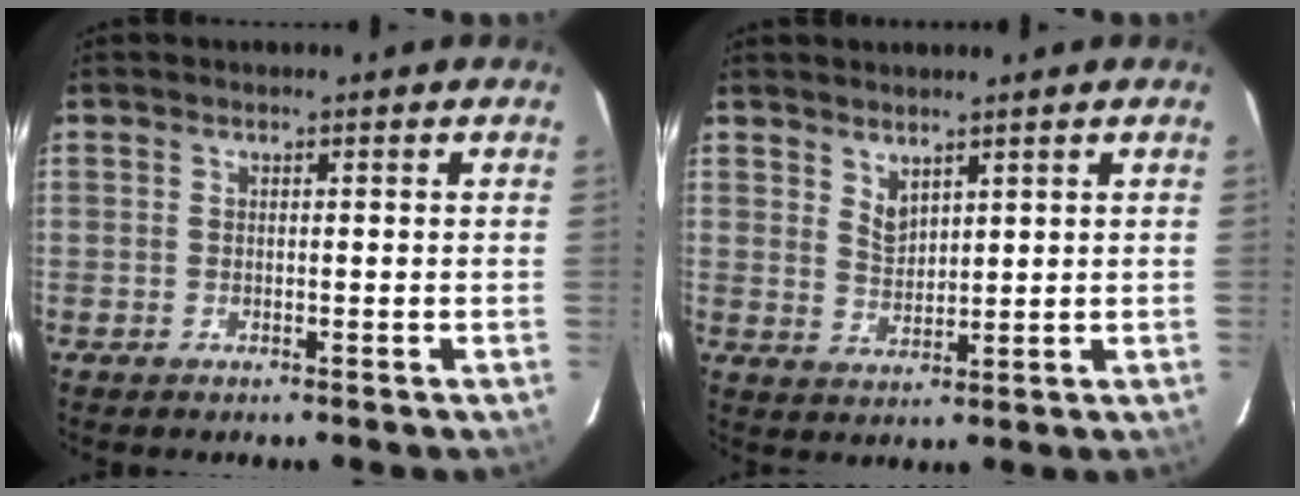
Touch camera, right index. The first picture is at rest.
{"total": 3.4, "force": [2.8, 1.4, 1.4], "torque": [-0.021, -0.003, 0.053]}